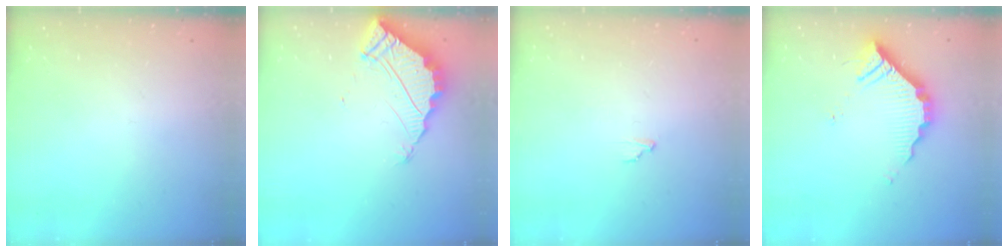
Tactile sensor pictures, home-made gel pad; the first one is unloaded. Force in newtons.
{"total": 5.3, "press": 5.2, "slide": 0.3}
{"total": 2.3, "press": 2.3, "slide": 0.1}
{"total": 9.6, "press": 9.6, "slide": 0.4}